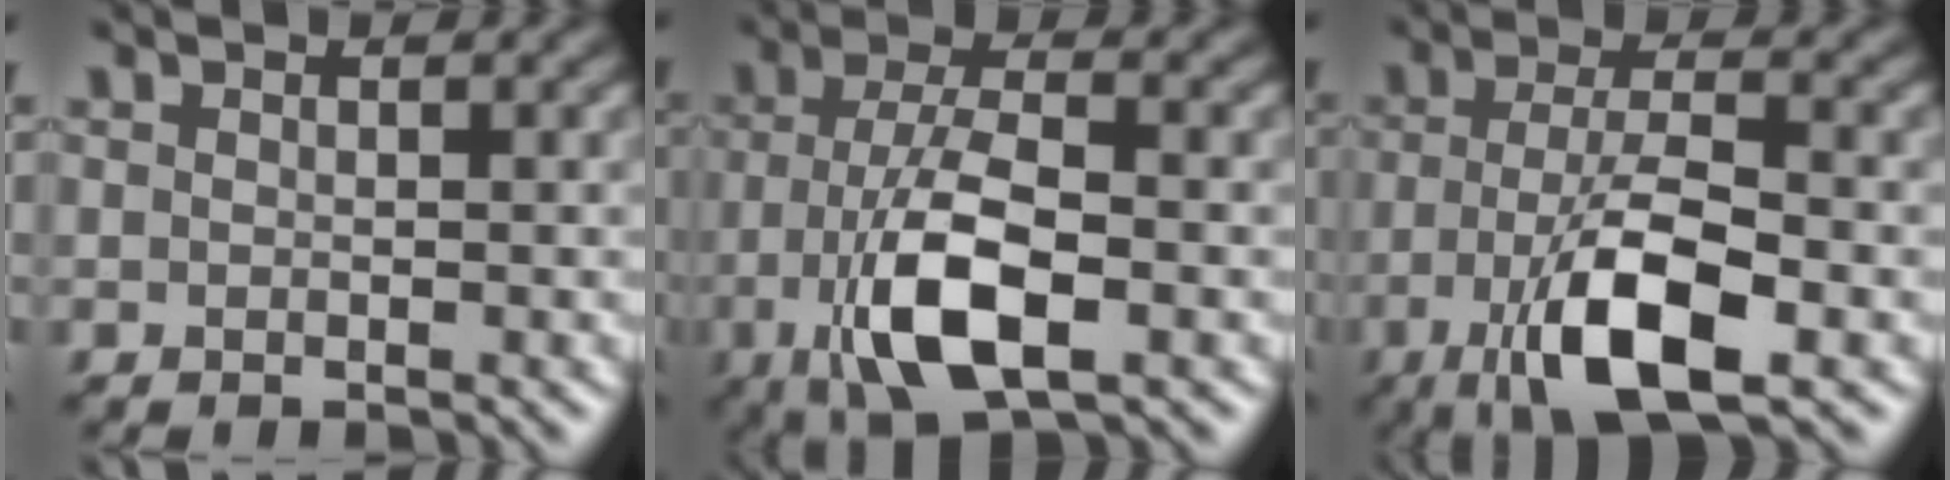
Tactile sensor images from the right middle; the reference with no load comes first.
{"total": 7.6, "force": [-2.5, 2.9, 6.6], "torque": [-0.132, 0.002, -0.048]}
{"total": 8.4, "force": [-3.5, 2.6, 7.2], "torque": [-0.134, -0.003, -0.065]}